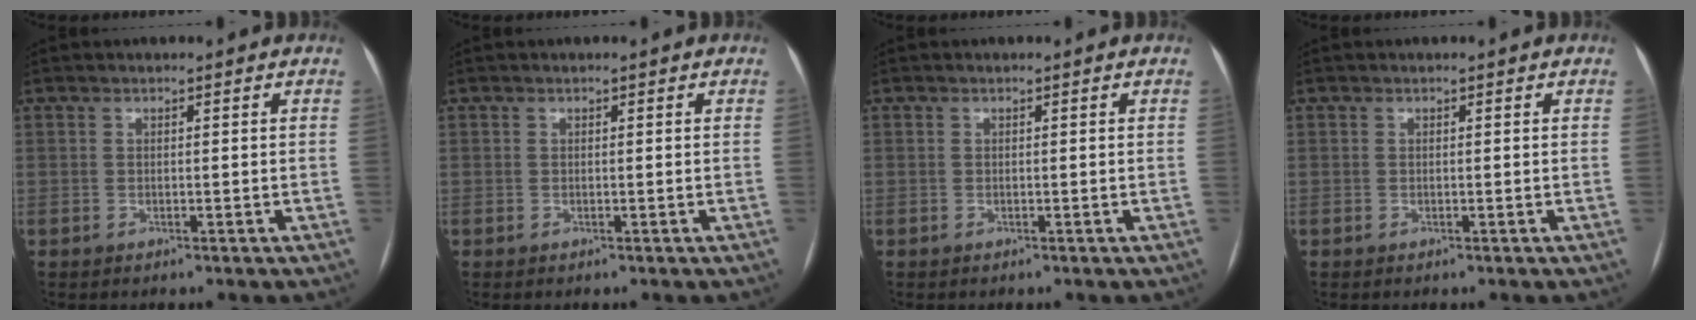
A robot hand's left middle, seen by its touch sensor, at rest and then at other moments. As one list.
[{"total": 0.0}, {"total": 0.0}, {"total": 0.0}]